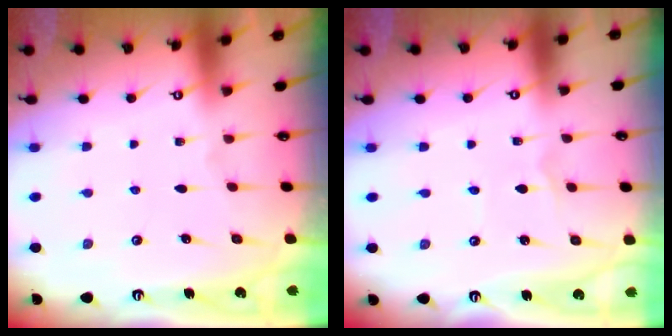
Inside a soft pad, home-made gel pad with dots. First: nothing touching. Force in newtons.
{"total": 1.1, "press": 1.1, "slide": 0.0}